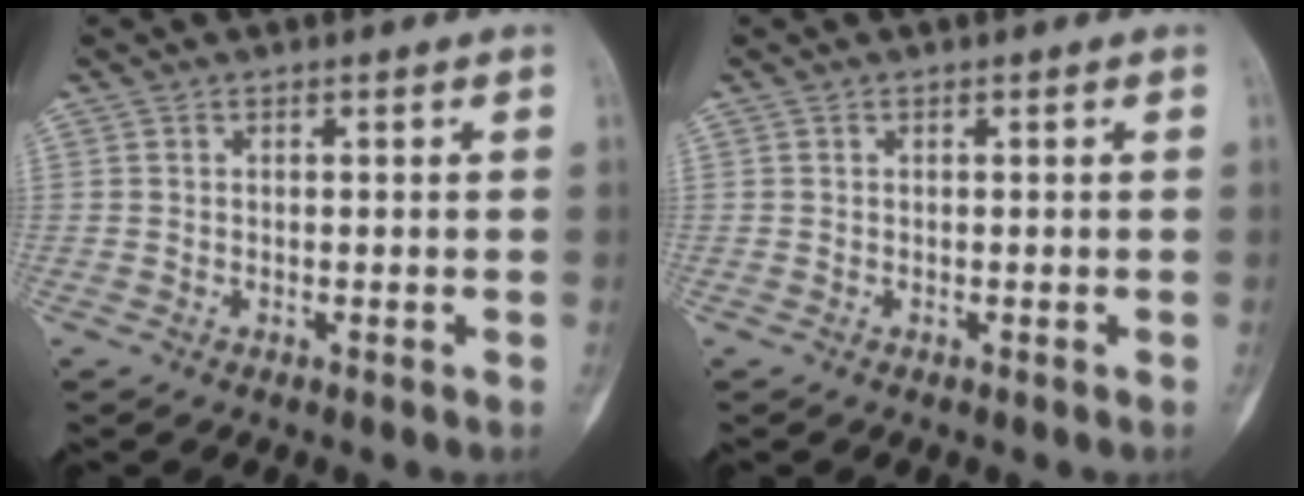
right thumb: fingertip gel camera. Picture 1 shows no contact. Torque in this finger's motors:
{"motor_torque": [0.00, 0.00, 0.08, -0.01, 0.00]}